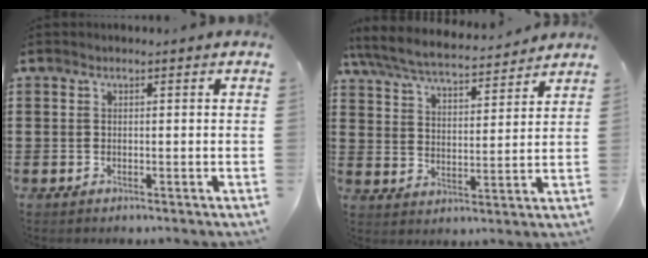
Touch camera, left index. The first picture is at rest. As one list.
[{"total": 6.4, "force": [6.0, 0.6, 2.3], "torque": [-0.070, -0.034, 0.101]}]